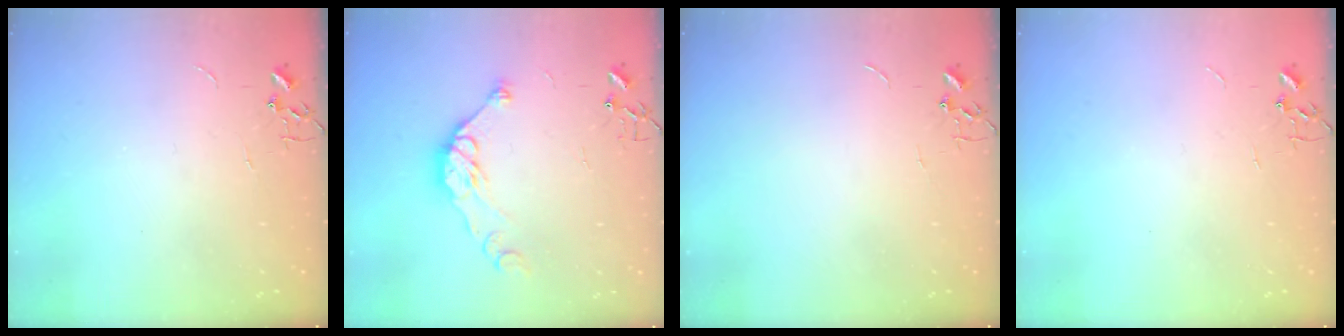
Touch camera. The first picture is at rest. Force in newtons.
{"total": 12.3, "press": 12.2, "slide": 0.4}
{"total": 0.0}
{"total": 0.0}